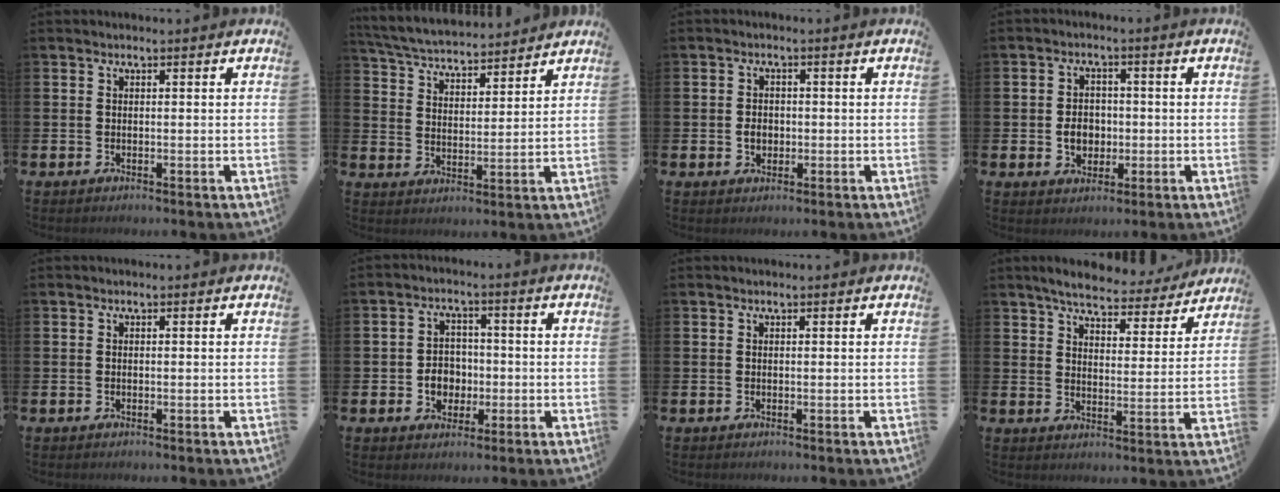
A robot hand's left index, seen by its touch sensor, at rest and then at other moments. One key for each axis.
{"total": 5.2, "fx": 5.1, "fy": 0.6, "fz": 0.7, "tx": -0.038, "ty": -0.036, "tz": 0.089}
{"total": 2.3, "fx": -0.3, "fy": 1.8, "fz": 1.3, "tx": -0.010, "ty": -0.001, "tz": -0.011}
{"total": 4.1, "fx": -0.5, "fy": 3.4, "fz": 2.3, "tx": -0.026, "ty": -0.001, "tz": -0.019}
{"total": 0.0}
{"total": 4.2, "fx": -0.7, "fy": 3.7, "fz": 1.7, "tx": -0.025, "ty": 0.002, "tz": -0.022}
{"total": 0.0}
{"total": 5.8, "fx": 5.4, "fy": 1.1, "fz": 1.7, "tx": -0.037, "ty": -0.034, "tz": 0.089}